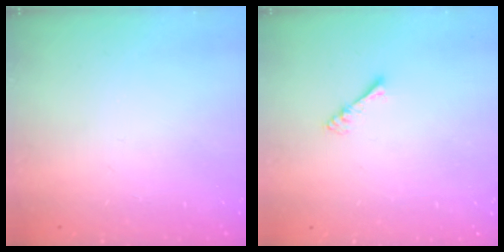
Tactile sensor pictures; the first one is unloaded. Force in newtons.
{"total": 3.5, "press": 3.5, "slide": 0.6}